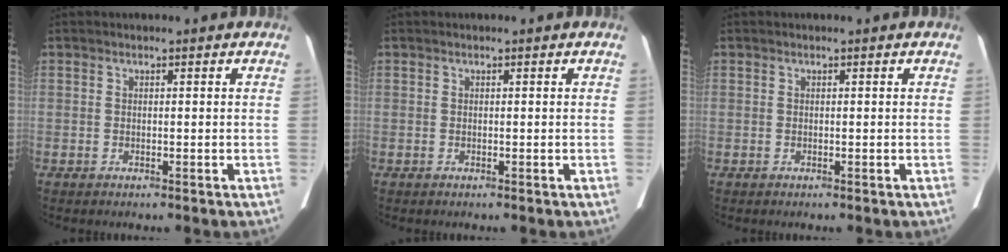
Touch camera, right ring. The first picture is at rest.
{"total": 0.0}
{"total": 0.0}